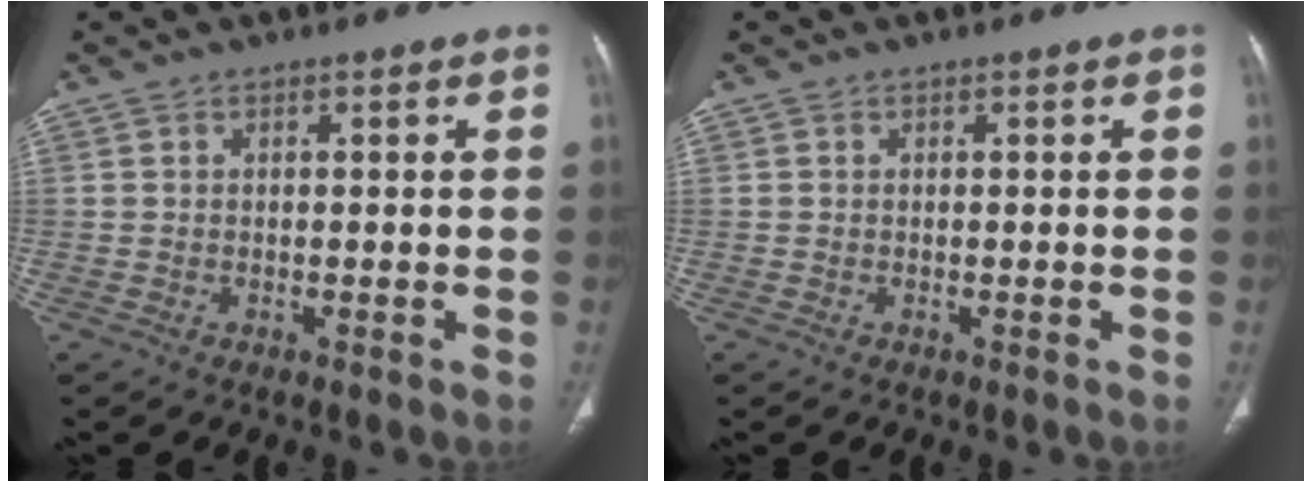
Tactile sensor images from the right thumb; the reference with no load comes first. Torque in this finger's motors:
{"motor_torque": [0.02, 0.84, 0.43, 0.28, 0.02]}